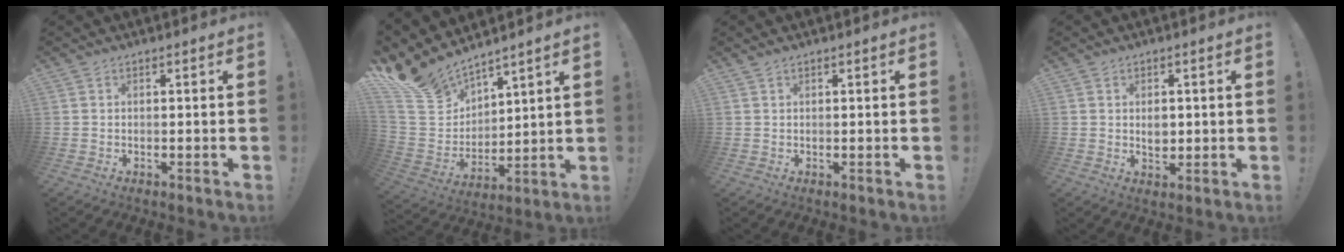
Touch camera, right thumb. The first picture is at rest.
{"total": 12.6, "force": [11.1, 5.4, 2.6], "torque": [-0.071, -0.089, 0.210]}
{"total": 0.7, "force": [0.6, 0.0, 0.3], "torque": [-0.006, 0.000, 0.012]}
{"total": 3.5, "force": [0.4, 2.9, 2.0], "torque": [-0.015, -0.006, 0.001]}